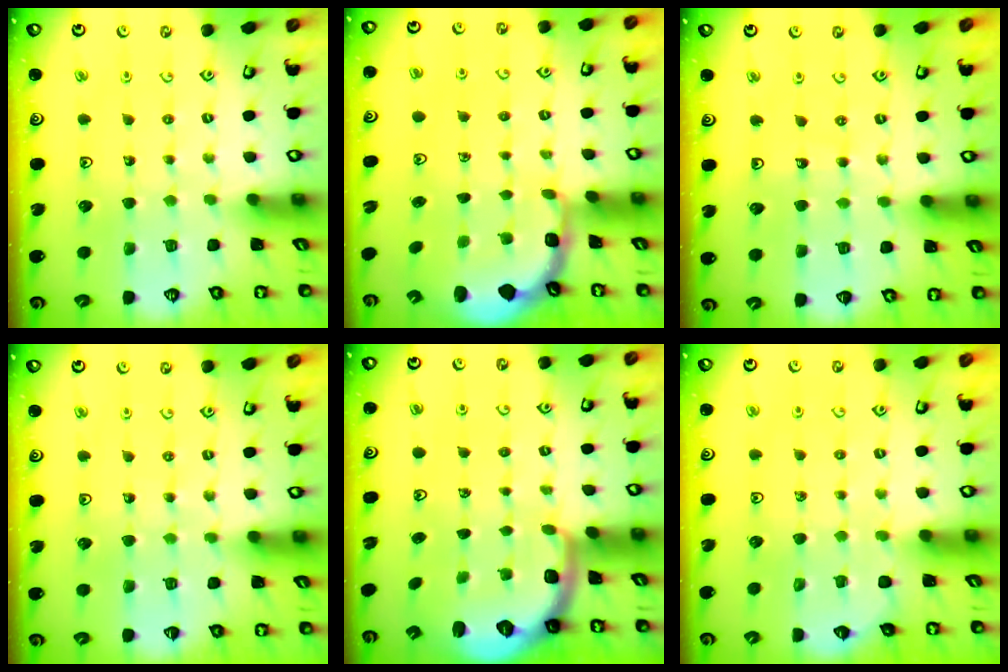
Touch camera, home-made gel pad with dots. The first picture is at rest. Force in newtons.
{"total": 2.2, "press": 2.0, "slide": 1.1}
{"total": 6.6, "press": 6.2, "slide": 2.2}
{"total": 3.4, "press": 3.4, "slide": 0.5}
{"total": 1.7, "press": 1.6, "slide": 0.4}
{"total": 4.7, "press": 4.7, "slide": 0.7}